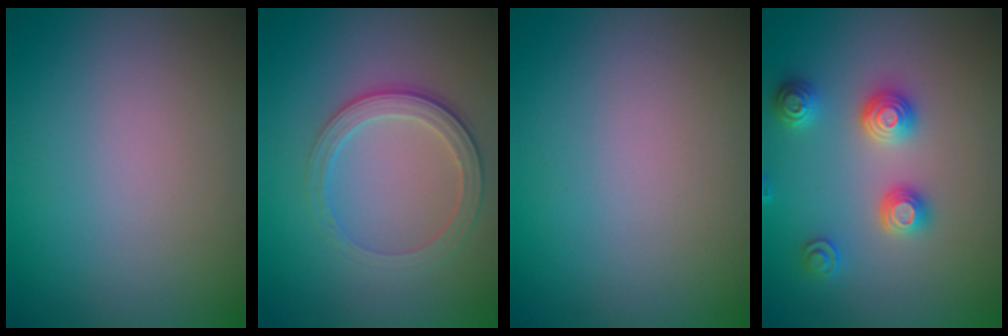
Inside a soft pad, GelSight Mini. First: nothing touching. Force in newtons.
{"total": 3.0, "press": 2.6, "slide": 1.4}
{"total": 0.0}
{"total": 3.1, "press": 3.0, "slide": 0.4}